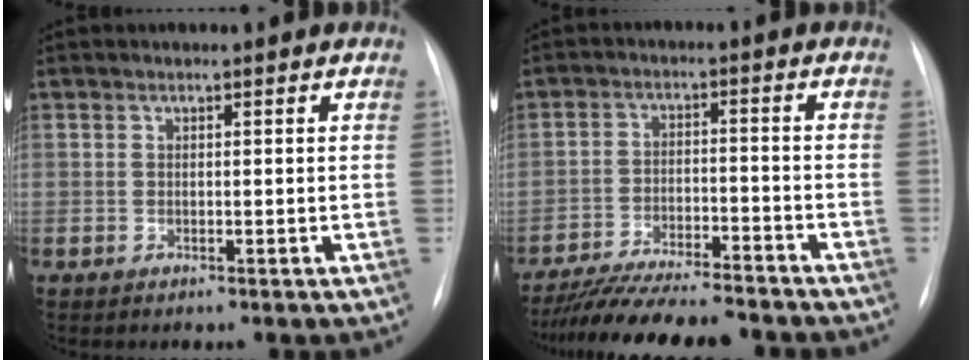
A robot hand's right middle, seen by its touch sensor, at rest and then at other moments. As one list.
[{"total": 15.7, "force": [-14.1, 2.0, 6.6], "torque": [-0.118, -0.006, -0.215]}]